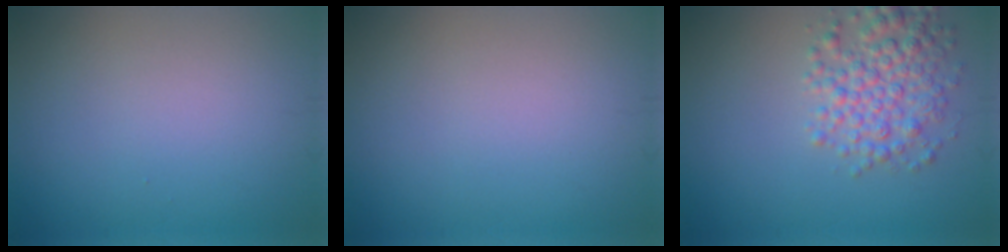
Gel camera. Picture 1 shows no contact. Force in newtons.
{"total": 0.0}
{"total": 4.5, "press": 4.5, "slide": 0.1}